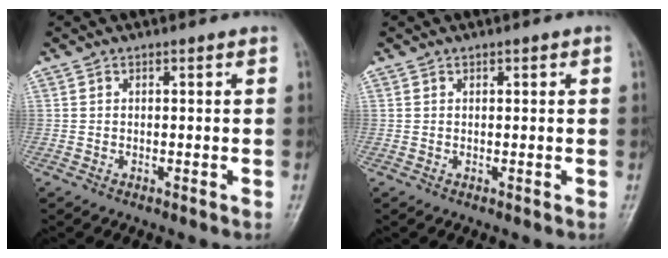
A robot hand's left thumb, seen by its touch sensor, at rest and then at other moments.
{"total": 0.6, "force": [0.3, 0.3, 0.5], "torque": [-0.004, 0.000, 0.004]}